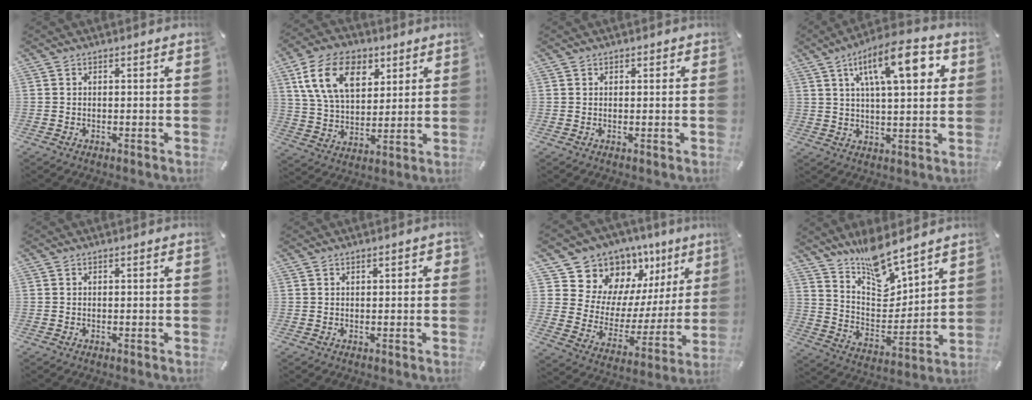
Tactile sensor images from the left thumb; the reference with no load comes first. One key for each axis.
{"total": 15.2, "fx": 6.7, "fy": 10.1, "fz": 9.1, "tx": -0.179, "ty": -0.006, "tz": 0.124}
{"total": 0.9, "fx": 0.4, "fy": 0.8, "fz": 0.1, "tx": 0.007, "ty": 0.000, "tz": 0.005}
{"total": 16.2, "fx": 6.6, "fy": 6.2, "fz": 13.5, "tx": -0.207, "ty": -0.008, "tz": 0.101}
{"total": 0.0}
{"total": 1.1, "fx": 0.1, "fy": 0.8, "fz": 0.7, "tx": -0.005, "ty": 0.004, "tz": -0.002}
{"total": 13.1, "fx": 10.1, "fy": 8.2, "fz": 1.3, "tx": -0.032, "ty": -0.114, "tz": 0.187}
{"total": 12.4, "fx": 11.4, "fy": 3.6, "fz": 3.1, "tx": -0.061, "ty": -0.098, "tz": 0.211}